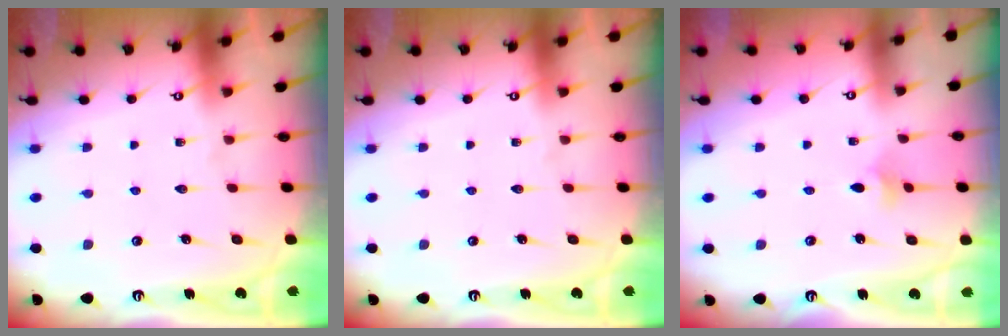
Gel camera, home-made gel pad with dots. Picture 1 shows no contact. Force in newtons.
{"total": 0.0}
{"total": 3.0, "press": 2.9, "slide": 0.7}